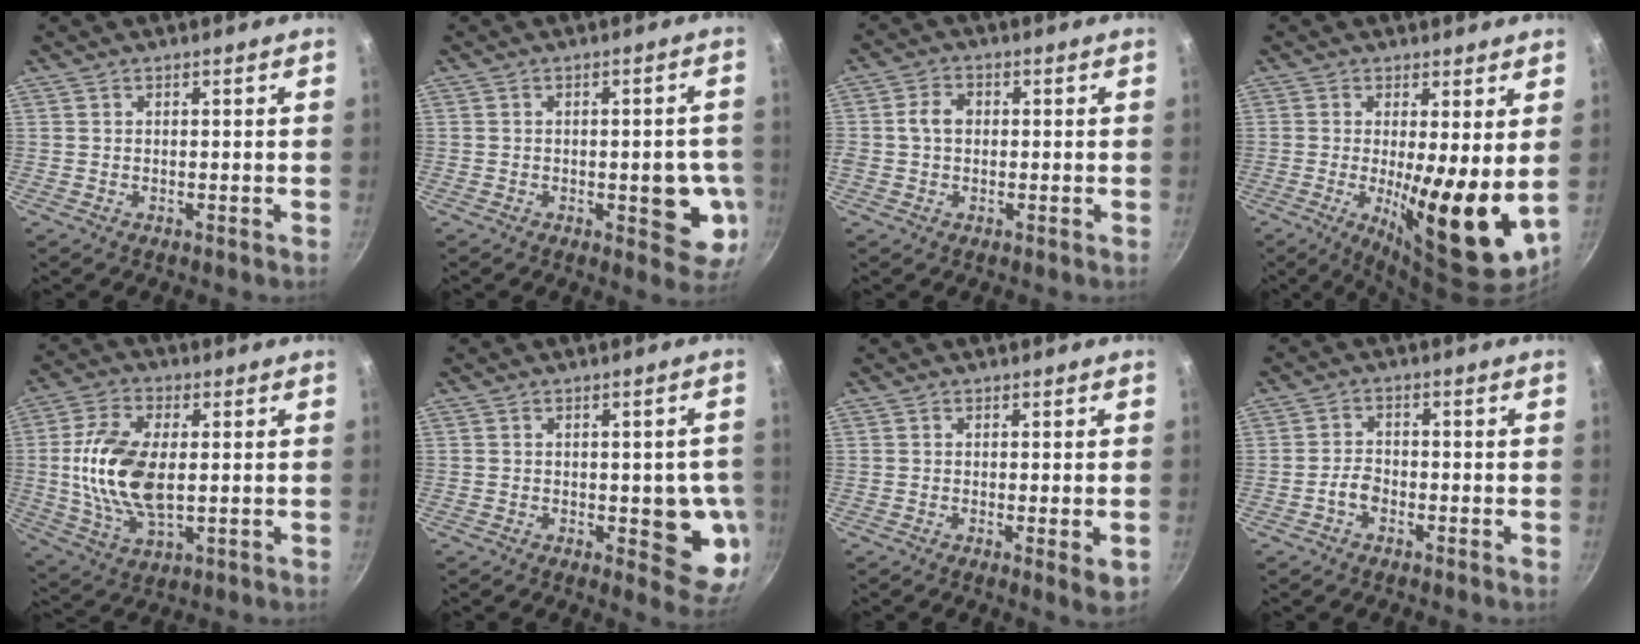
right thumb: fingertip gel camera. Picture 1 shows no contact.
{"total": 9.4, "force": [-1.8, 4.1, 8.2], "torque": [-0.067, 0.000, -0.021]}
{"total": 3.8, "force": [0.1, 3.1, 2.2], "torque": [-0.031, 0.010, -0.007]}
{"total": 14.7, "force": [-0.1, 3.7, 14.2], "torque": [-0.204, -0.033, 0.003]}
{"total": 14.6, "force": [0.6, 7.9, 12.3], "torque": [-0.239, 0.003, 0.011]}
{"total": 10.6, "force": [-1.7, 4.7, 9.3], "torque": [-0.061, -0.007, -0.020]}
{"total": 3.3, "force": [-0.6, 0.6, 3.2], "torque": [-0.051, -0.014, -0.008]}
{"total": 2.9, "force": [-1.6, 1.8, 1.6], "torque": [-0.026, 0.022, -0.032]}